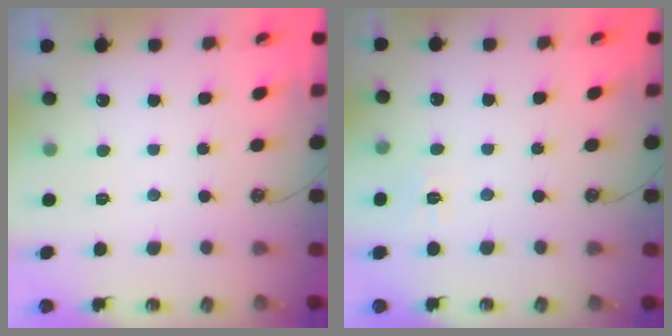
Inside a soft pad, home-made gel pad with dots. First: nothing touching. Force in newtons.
{"total": 4.0, "press": 3.9, "slide": 0.6}